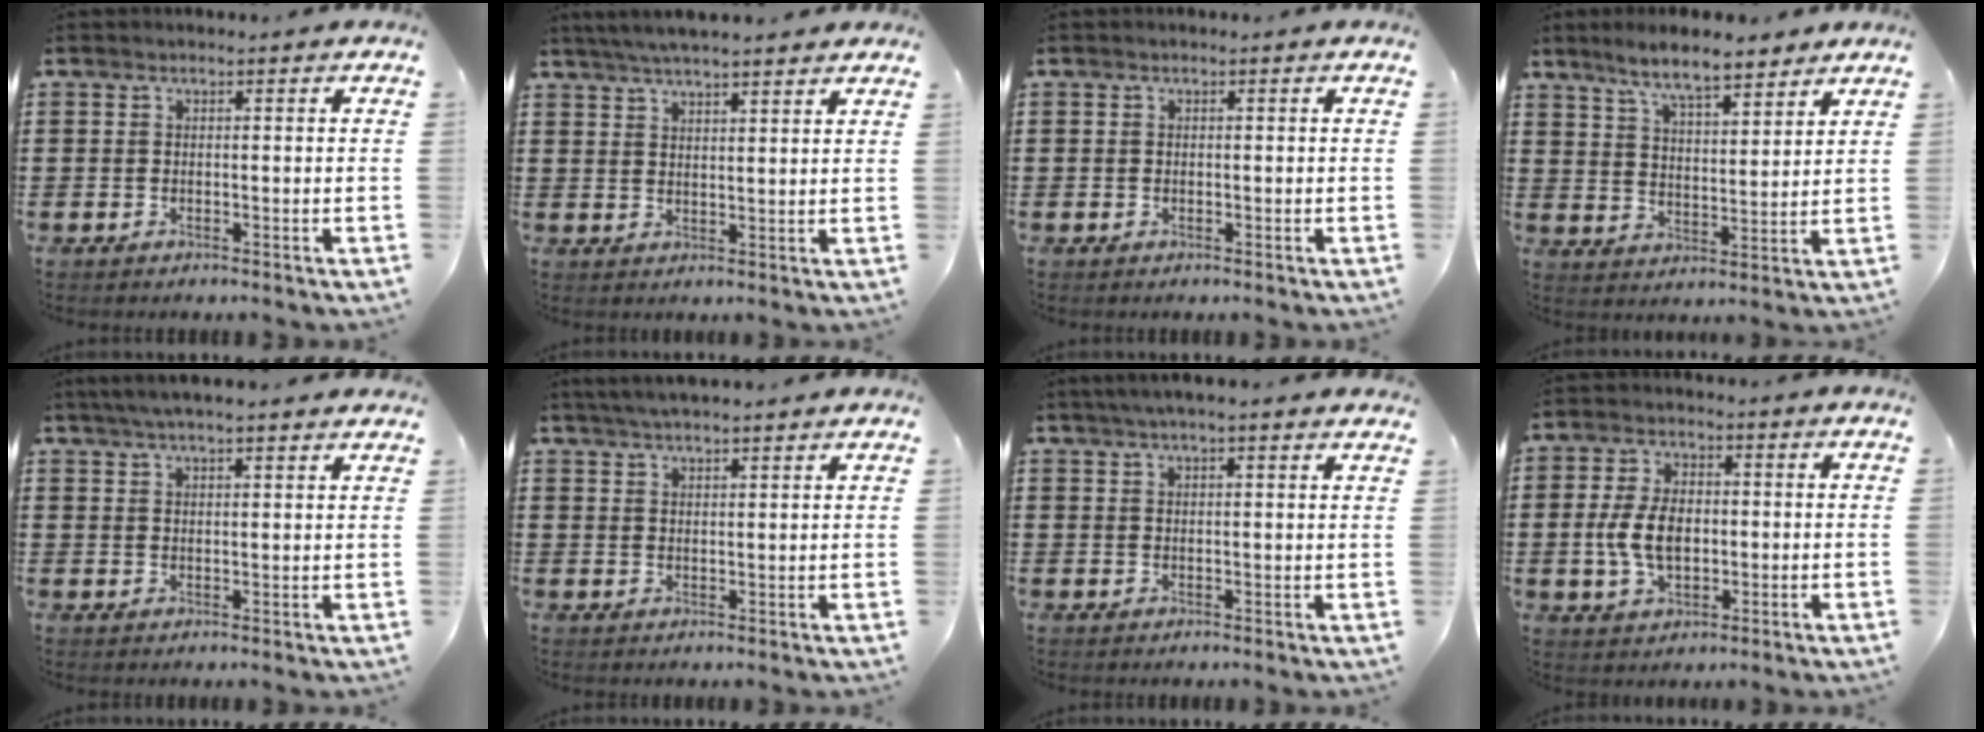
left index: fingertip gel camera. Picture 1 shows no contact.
{"total": 3.8, "force": [3.5, -0.1, 1.4], "torque": [-0.037, -0.008, 0.062]}
{"total": 0.0}
{"total": 6.8, "force": [6.0, 1.0, 3.0], "torque": [-0.080, -0.019, 0.107]}
{"total": 3.4, "force": [3.1, -0.1, 1.4], "torque": [-0.036, -0.003, 0.056]}
{"total": 3.0, "force": [2.8, 0.0, 0.9], "torque": [-0.025, -0.002, 0.053]}
{"total": 2.7, "force": [2.3, 0.0, 1.4], "torque": [-0.033, 0.001, 0.042]}
{"total": 7.0, "force": [-0.3, 4.2, 5.5], "torque": [-0.127, 0.006, -0.012]}